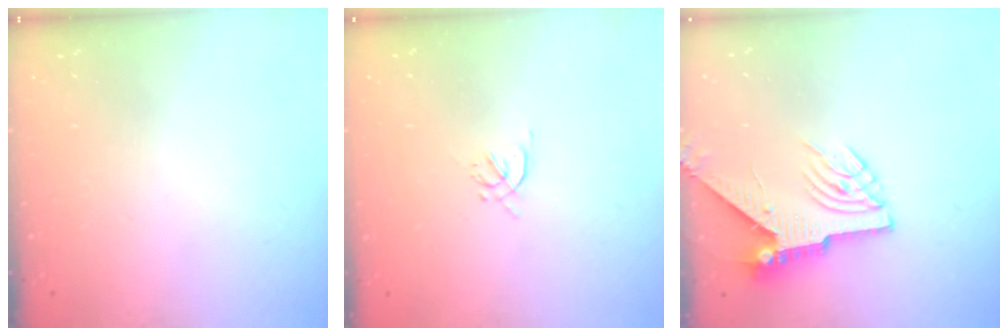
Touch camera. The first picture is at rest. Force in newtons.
{"total": 1.2, "press": 1.2, "slide": 0.4}
{"total": 6.1, "press": 6.0, "slide": 0.7}